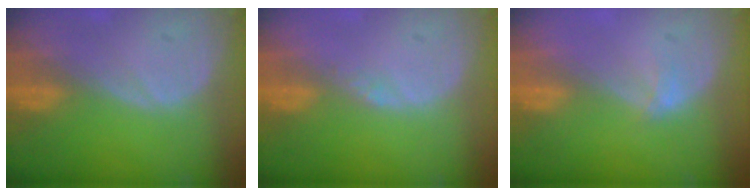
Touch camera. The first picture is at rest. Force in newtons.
{"total": 0.8, "press": 0.8, "slide": 0.1}
{"total": 1.3, "press": 0.9, "slide": 0.9}